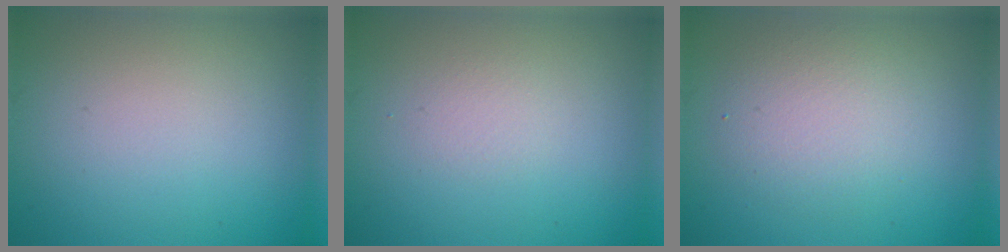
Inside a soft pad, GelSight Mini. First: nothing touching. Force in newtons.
{"total": 0.7, "press": 0.7, "slide": 0.0}
{"total": 3.2, "press": 3.2, "slide": 0.2}